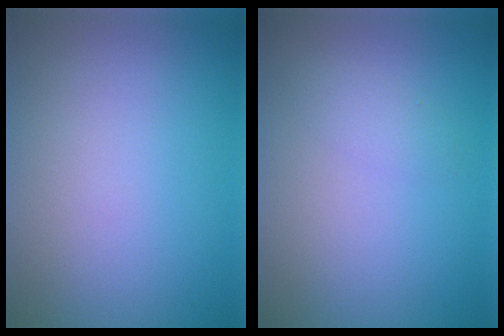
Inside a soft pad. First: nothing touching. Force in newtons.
{"total": 1.2, "press": 1.2, "slide": 0.0}